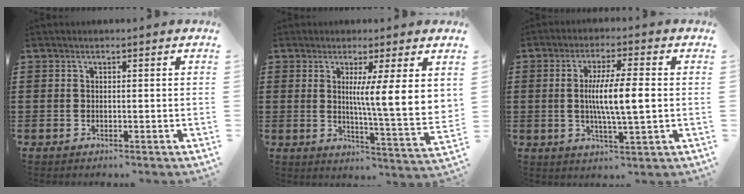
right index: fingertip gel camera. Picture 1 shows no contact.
{"total": 7.9, "force": [3.0, 0.0, 7.3], "torque": [-0.123, -0.028, 0.043]}
{"total": 7.8, "force": [0.3, 1.1, 7.7], "torque": [-0.138, -0.002, 0.001]}